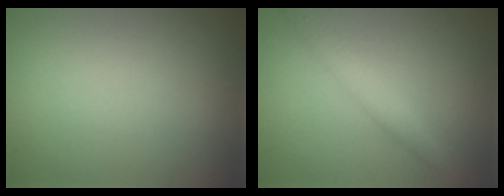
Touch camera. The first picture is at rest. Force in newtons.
{"total": 2.3, "press": 2.3, "slide": 0.1}